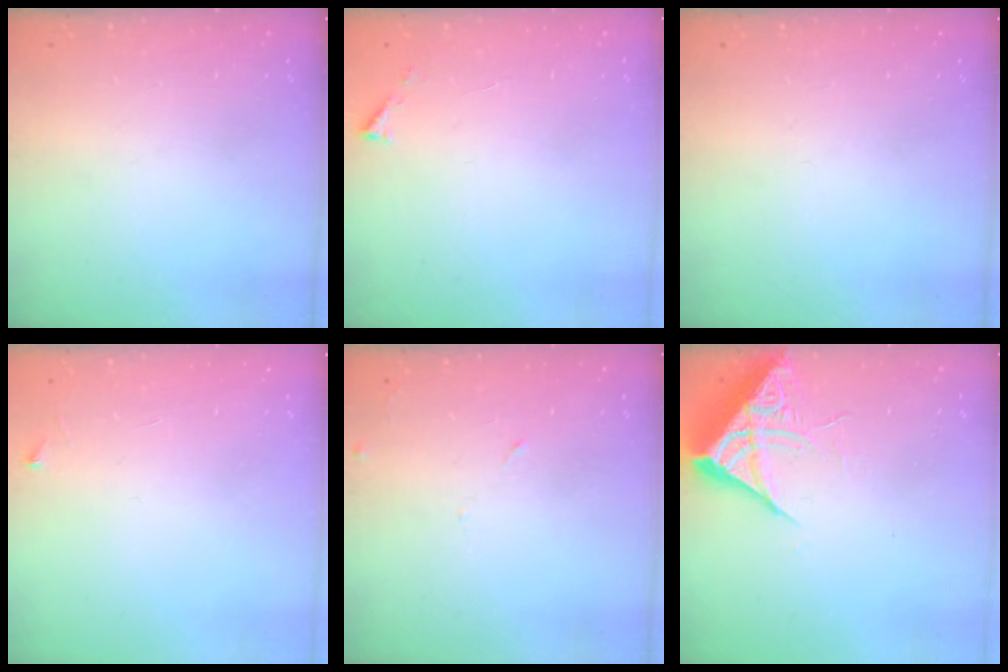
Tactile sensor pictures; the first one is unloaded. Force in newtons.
{"total": 3.1, "press": 3.1, "slide": 0.4}
{"total": 0.0}
{"total": 2.5, "press": 2.5, "slide": 0.3}
{"total": 5.5, "press": 5.5, "slide": 0.8}
{"total": 6.9, "press": 6.9, "slide": 0.4}